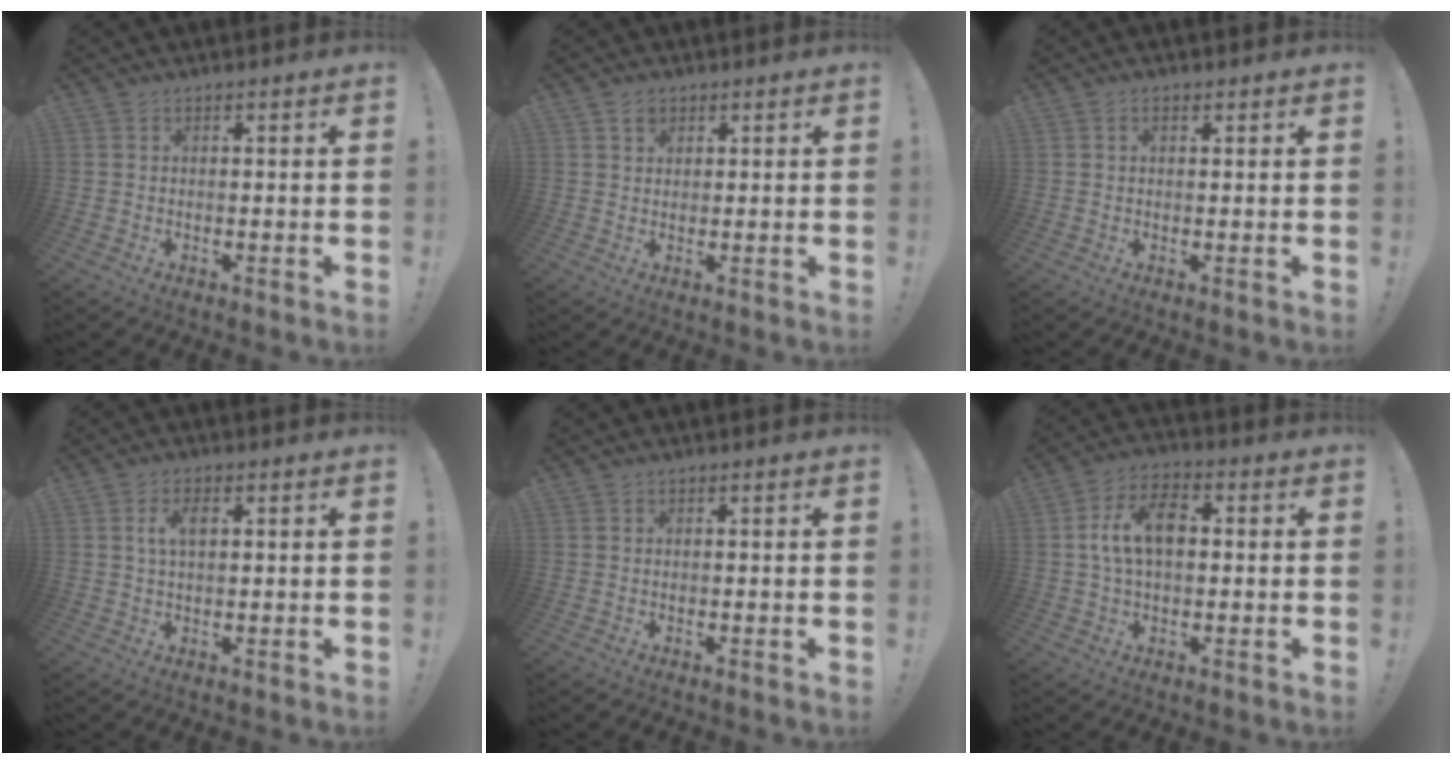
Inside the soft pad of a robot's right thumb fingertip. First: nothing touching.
{"total": 2.4, "force": [1.5, 1.8, 0.6], "torque": [0.006, -0.007, 0.024]}
{"total": 1.3, "force": [0.7, 0.7, 0.8], "torque": [-0.010, -0.001, 0.011]}
{"total": 4.4, "force": [1.2, 2.3, 3.5], "torque": [-0.061, 0.003, 0.017]}
{"total": 0.0}
{"total": 11.4, "force": [1.1, 6.9, 9.0], "torque": [-0.156, 0.012, 0.019]}